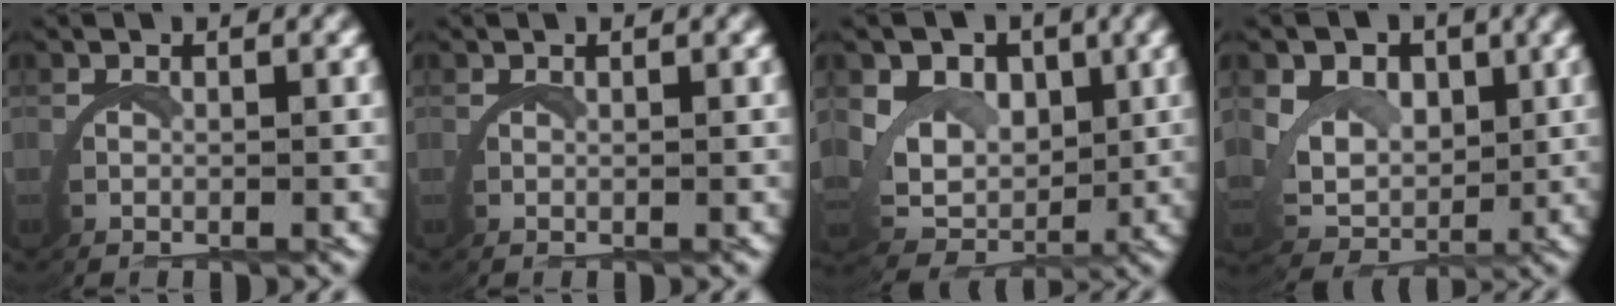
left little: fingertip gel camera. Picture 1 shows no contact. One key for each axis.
{"total": 0.5, "fx": 0.4, "fy": -0.3, "fz": 0.0, "tx": -0.001, "ty": 0.002, "tz": 0.006}
{"total": 8.0, "fx": 1.2, "fy": 6.6, "fz": 4.4, "tx": -0.119, "ty": -0.036, "tz": 0.030}
{"total": 7.3, "fx": 1.5, "fy": 6.0, "fz": 4.0, "tx": -0.111, "ty": -0.032, "tz": 0.033}